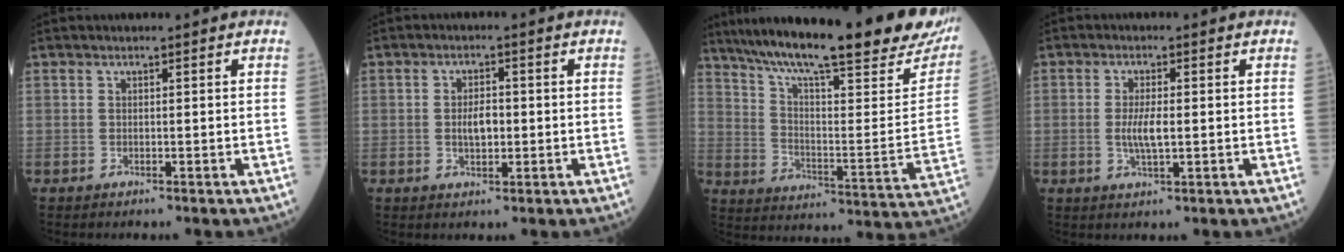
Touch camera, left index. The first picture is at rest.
{"total": 3.3, "force": [-0.2, 1.6, 2.9], "torque": [-0.055, 0.004, -0.003]}
{"total": 31.7, "force": [26.0, 3.6, 17.8], "torque": [-0.273, -0.057, 0.348]}
{"total": 3.7, "force": [-0.2, 0.8, 3.6], "torque": [-0.079, -0.005, -0.003]}